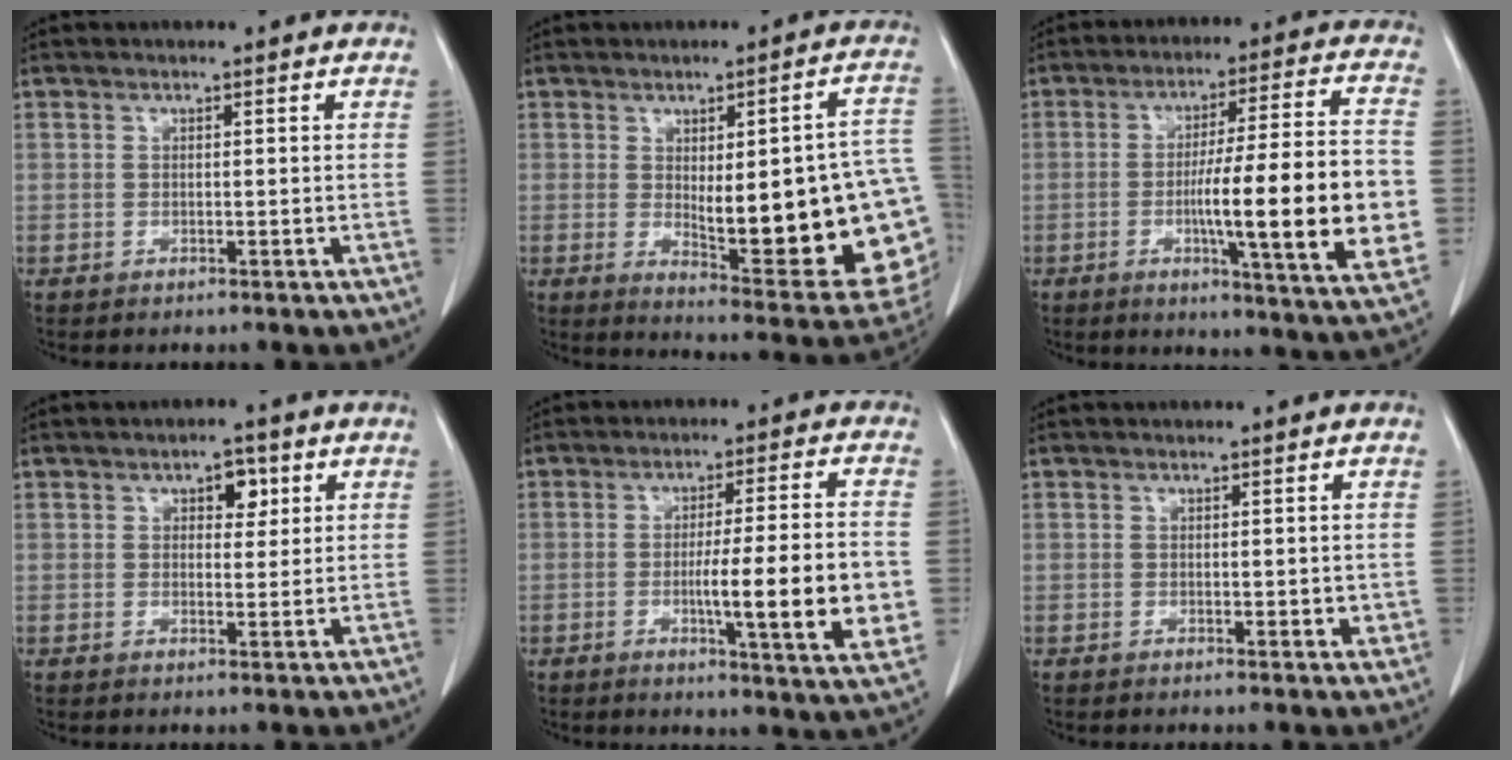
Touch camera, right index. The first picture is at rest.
{"total": 23.6, "force": [-1.8, 4.9, 23.0], "torque": [-0.207, 0.002, -0.004]}
{"total": 19.9, "force": [-3.0, 0.8, 19.6], "torque": [-0.249, 0.001, -0.041]}
{"total": 3.5, "force": [1.6, 2.0, 2.4], "torque": [-0.030, 0.006, 0.022]}
{"total": 14.1, "force": [-2.3, 0.3, 13.9], "torque": [-0.190, -0.015, -0.036]}
{"total": 1.9, "force": [0.1, 0.9, 1.7], "torque": [-0.019, -0.004, 0.004]}